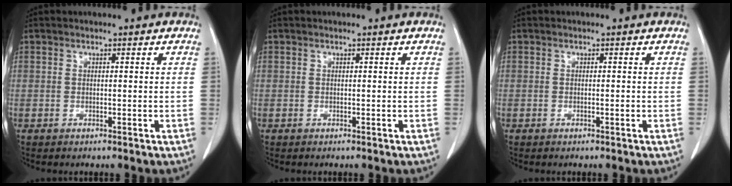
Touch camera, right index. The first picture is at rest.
{"total": 0.0}
{"total": 0.5, "force": [-0.2, 0.0, 0.5], "torque": [-0.008, 0.001, -0.002]}